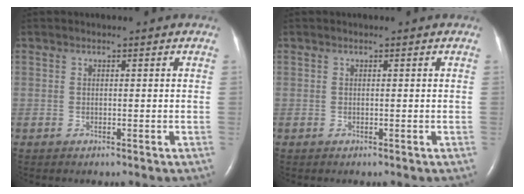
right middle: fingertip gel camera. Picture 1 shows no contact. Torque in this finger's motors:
{"motor_torque": [-0.09, 0.18, 0.00, 0.01]}